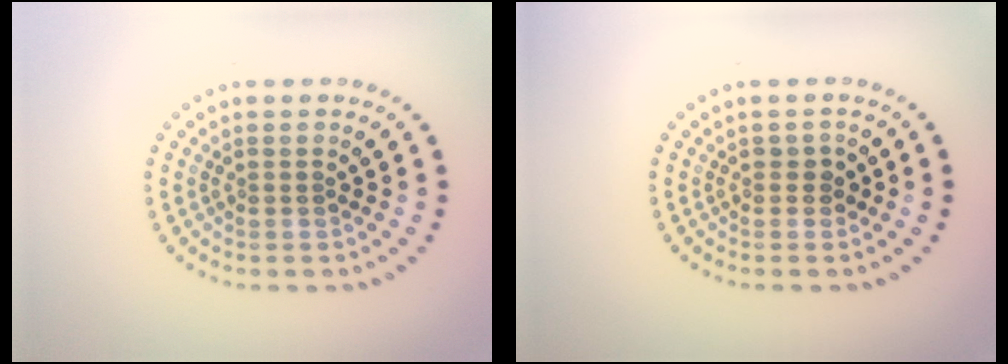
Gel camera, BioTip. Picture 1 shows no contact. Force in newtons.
{"total": 0.9, "press": 0.8, "slide": 0.3}